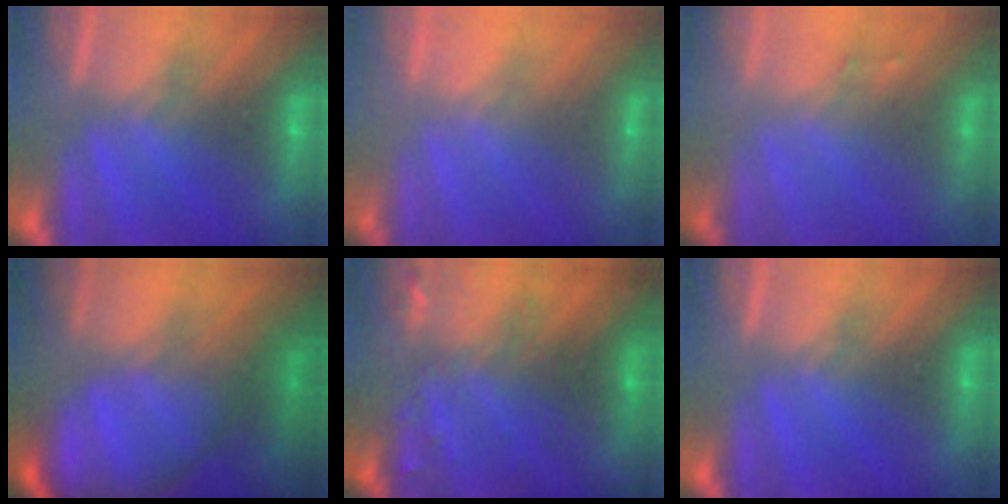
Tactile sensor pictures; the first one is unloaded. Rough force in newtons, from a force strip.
{"total": 1.9}
{"total": 1.5}
{"total": 7.5}
{"total": 2.9}
{"total": 0.0}